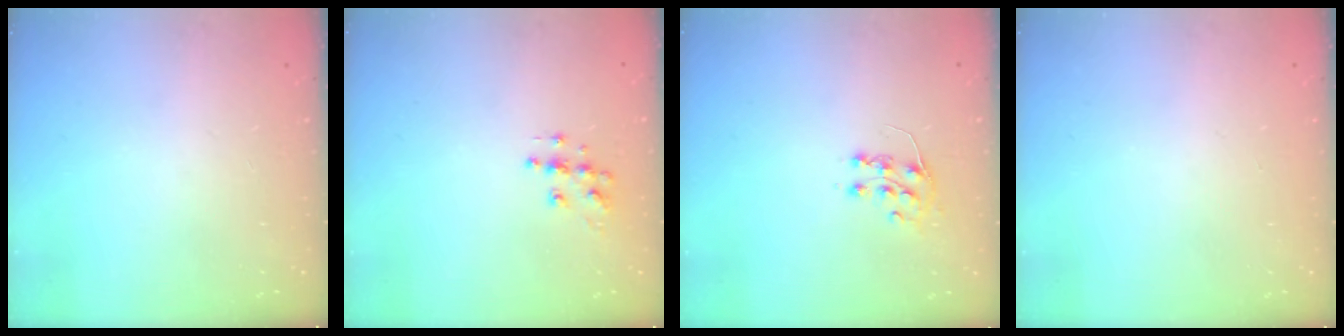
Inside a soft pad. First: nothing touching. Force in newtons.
{"total": 7.3, "press": 7.3, "slide": 0.2}
{"total": 7.3, "press": 7.3, "slide": 0.5}
{"total": 0.0}